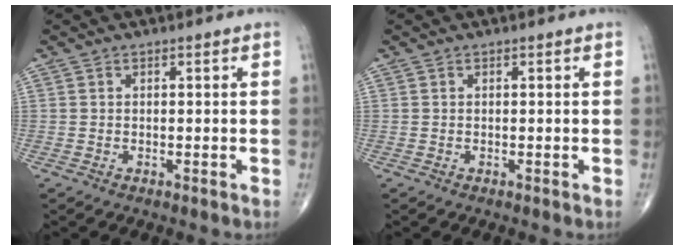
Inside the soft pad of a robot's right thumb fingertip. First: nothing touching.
{"total": 0.0}